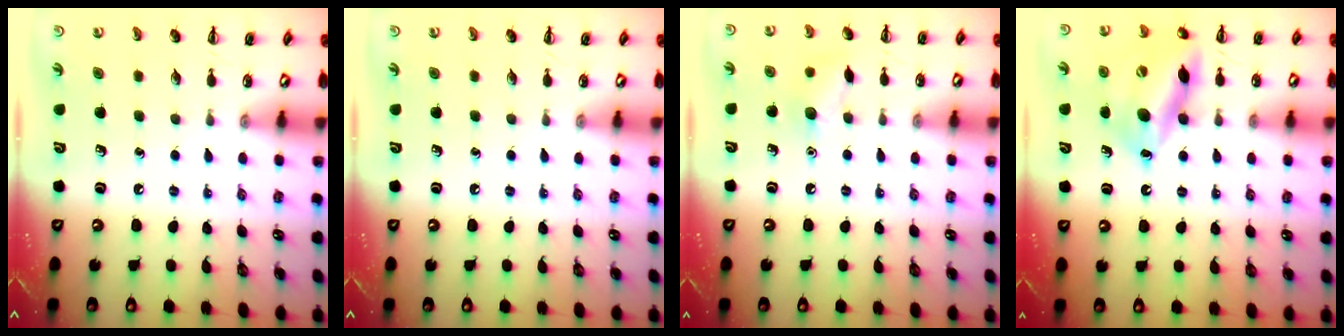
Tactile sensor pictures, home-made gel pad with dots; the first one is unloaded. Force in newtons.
{"total": 0.0}
{"total": 7.1, "press": 7.0, "slide": 1.2}
{"total": 15.9, "press": 15.6, "slide": 2.9}